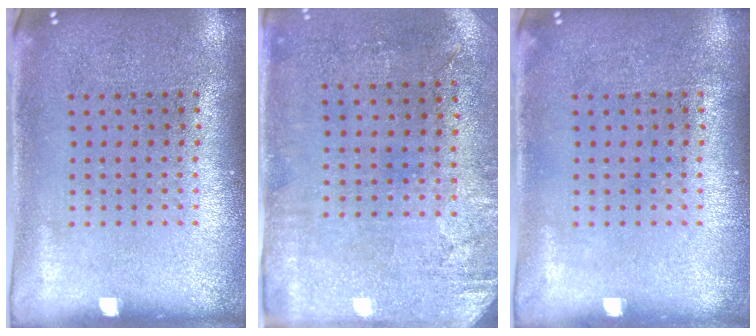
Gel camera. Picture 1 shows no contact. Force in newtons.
{"total": 2.9, "press": 2.4, "slide": 1.7}
{"total": 0.0}